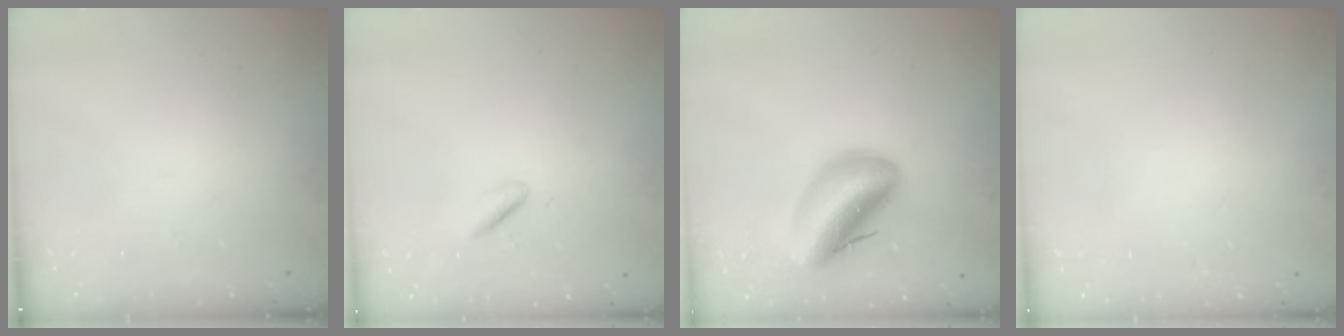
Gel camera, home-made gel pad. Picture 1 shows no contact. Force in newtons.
{"total": 1.1, "press": 0.9, "slide": 0.7}
{"total": 13.6, "press": 13.1, "slide": 3.8}
{"total": 2.0, "press": 2.0, "slide": 0.1}